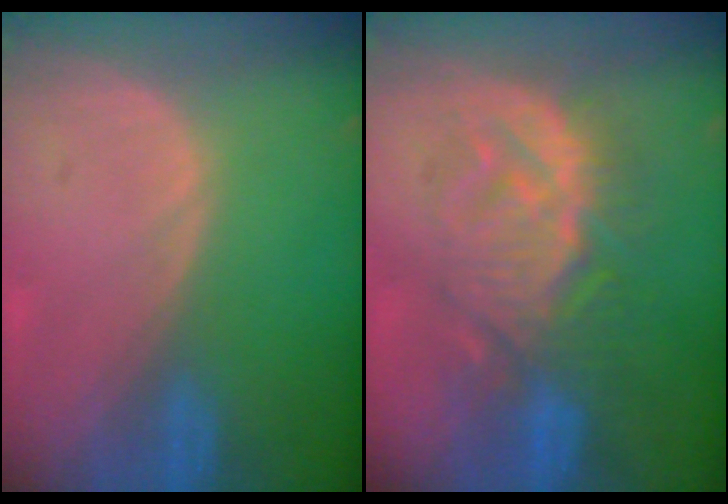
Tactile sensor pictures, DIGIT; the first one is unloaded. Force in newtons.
{"total": 9.4, "press": 9.3, "slide": 1.4}